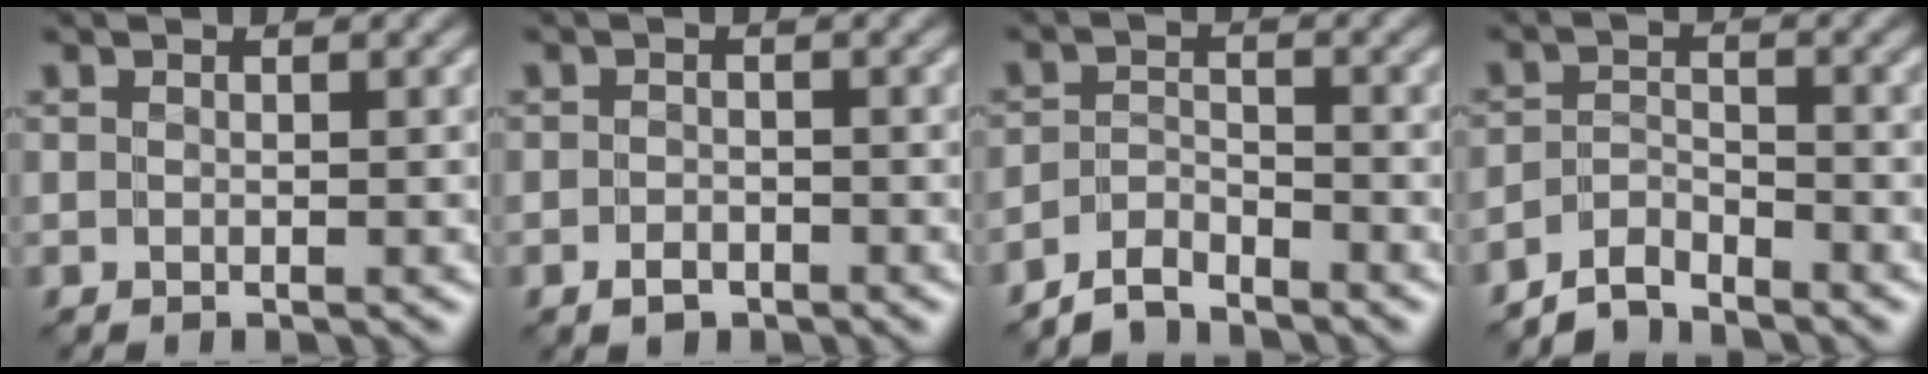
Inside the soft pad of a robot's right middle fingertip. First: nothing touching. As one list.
[{"total": 1.2, "force": [-0.9, 0.7, 0.5], "torque": [-0.007, 0.002, -0.019]}, {"total": 2.8, "force": [-2.7, 0.4, 0.4], "torque": [-0.008, 0.004, -0.063]}, {"total": 2.9, "force": [-2.8, 0.4, 0.5], "torque": [-0.008, 0.005, -0.064]}]